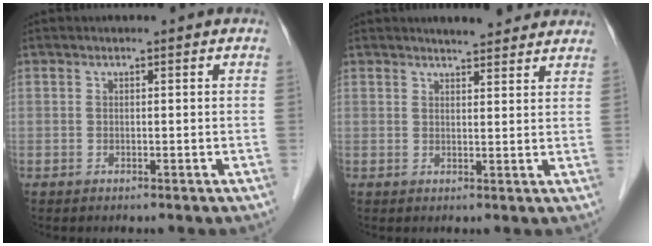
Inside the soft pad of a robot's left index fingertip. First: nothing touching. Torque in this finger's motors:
{"motor_torque": [0.03, -0.14, 0.29, 0.05]}